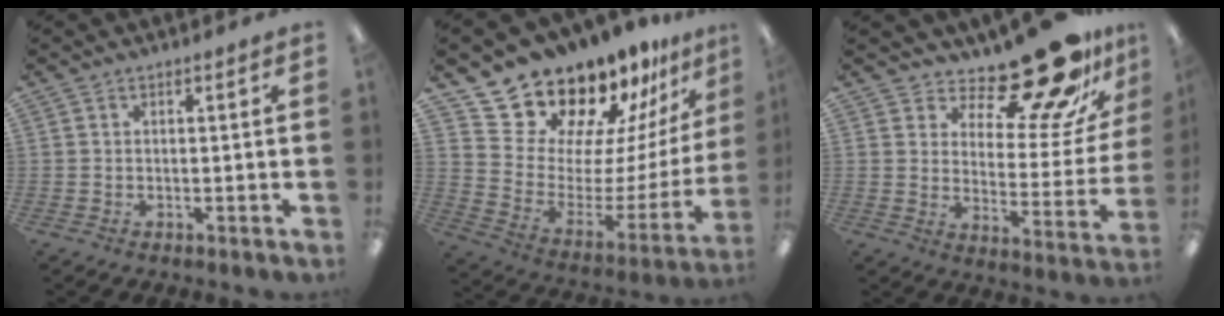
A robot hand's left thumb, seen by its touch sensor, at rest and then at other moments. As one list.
[{"total": 18.2, "force": [15.9, 7.7, 4.3], "torque": [-0.080, -0.141, 0.295]}, {"total": 20.1, "force": [16.4, 5.3, 10.3], "torque": [-0.142, -0.130, 0.269]}]